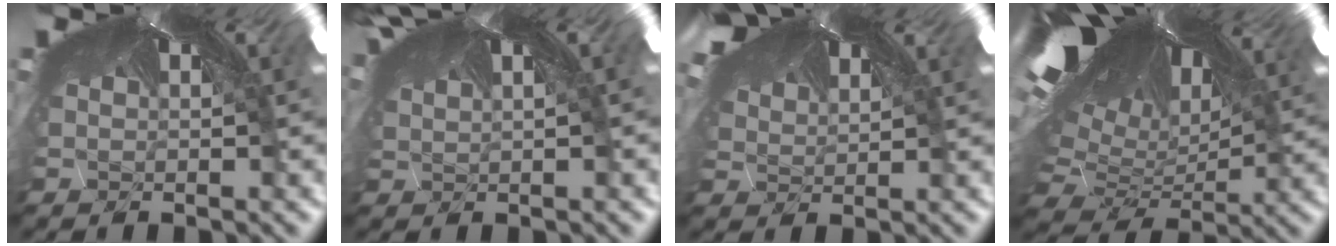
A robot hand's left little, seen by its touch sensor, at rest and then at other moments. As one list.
[{"total": 2.4, "force": [-1.1, -1.8, -1.1], "torque": [0.006, -0.002, -0.013]}, {"total": 1.9, "force": [-1.7, -0.7, -0.5], "torque": [0.001, -0.018, -0.016]}, {"total": 2.1, "force": [-1.8, -0.2, 1.0], "torque": [-0.056, -0.053, -0.013]}]